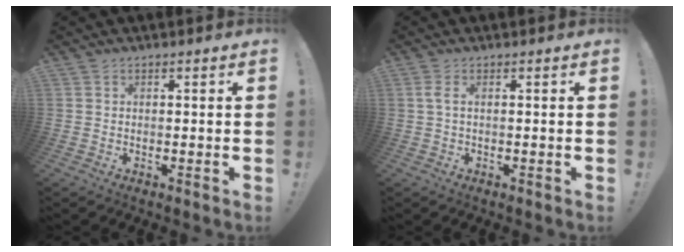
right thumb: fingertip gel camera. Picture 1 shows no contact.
{"total": 2.0, "force": [0.3, 0.2, 1.9], "torque": [-0.037, 0.002, 0.004]}